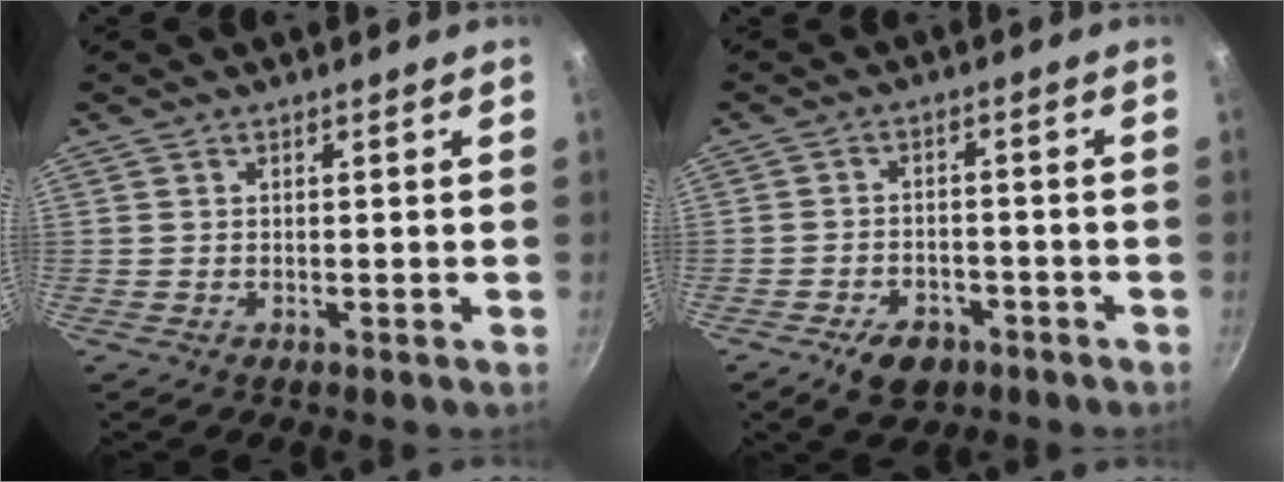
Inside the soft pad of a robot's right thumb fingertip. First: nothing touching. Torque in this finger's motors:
{"motor_torque": [0.02, 0.14, 0.32, 0.29, 0.11]}